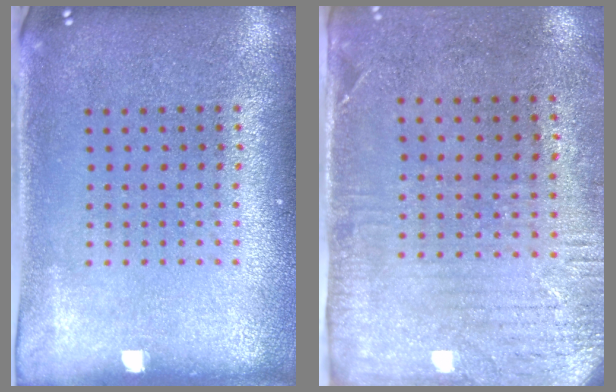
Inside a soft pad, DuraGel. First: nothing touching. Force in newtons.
{"total": 2.9, "press": 2.3, "slide": 1.7}